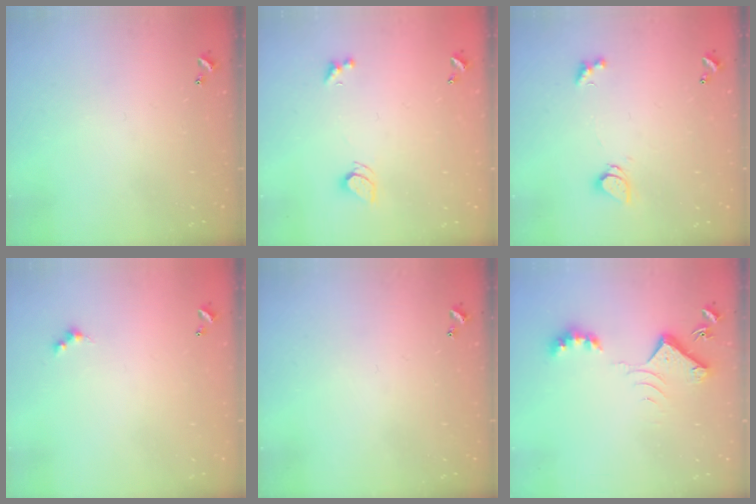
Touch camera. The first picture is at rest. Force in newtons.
{"total": 2.5, "press": 2.4, "slide": 0.6}
{"total": 1.6, "press": 1.6, "slide": 0.2}
{"total": 1.5, "press": 1.4, "slide": 0.3}
{"total": 0.0}
{"total": 8.2, "press": 8.1, "slide": 0.8}